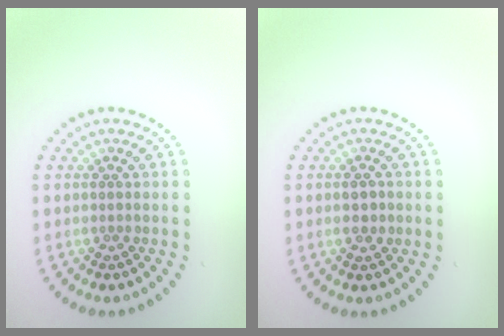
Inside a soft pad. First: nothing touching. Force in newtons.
{"total": 1.6, "press": 1.6, "slide": 0.2}